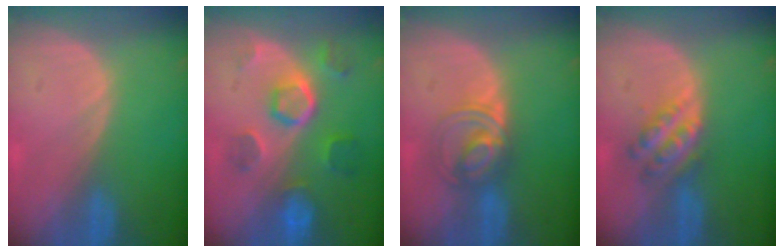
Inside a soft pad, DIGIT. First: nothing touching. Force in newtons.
{"total": 8.6, "press": 7.7, "slide": 3.9}
{"total": 5.5, "press": 5.5, "slide": 0.6}
{"total": 5.4, "press": 4.9, "slide": 2.3}